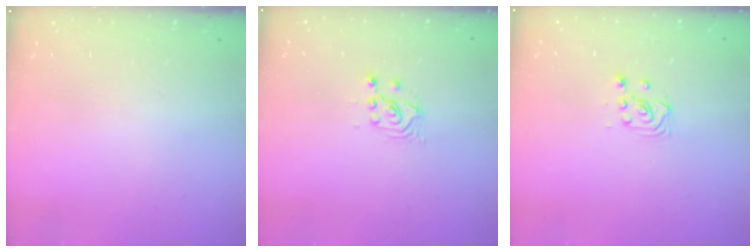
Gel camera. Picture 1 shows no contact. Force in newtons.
{"total": 2.6, "press": 2.5, "slide": 0.3}
{"total": 3.6, "press": 3.5, "slide": 1.2}